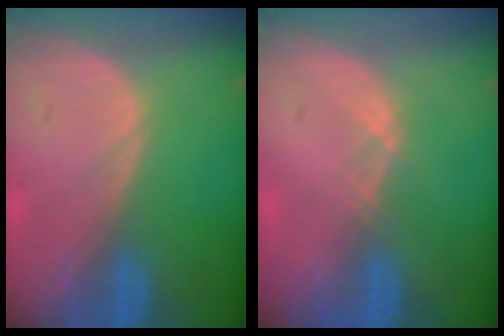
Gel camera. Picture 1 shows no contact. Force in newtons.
{"total": 1.0, "press": 0.8, "slide": 0.5}